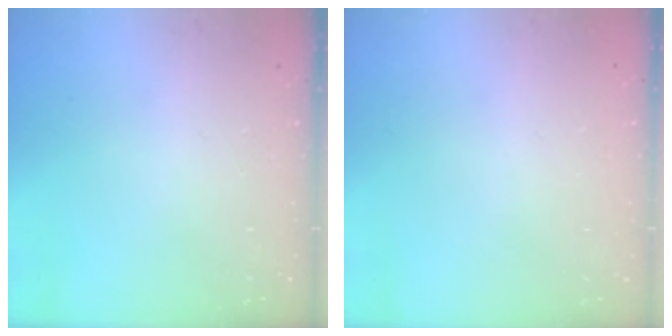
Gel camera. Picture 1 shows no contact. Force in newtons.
{"total": 0.0}